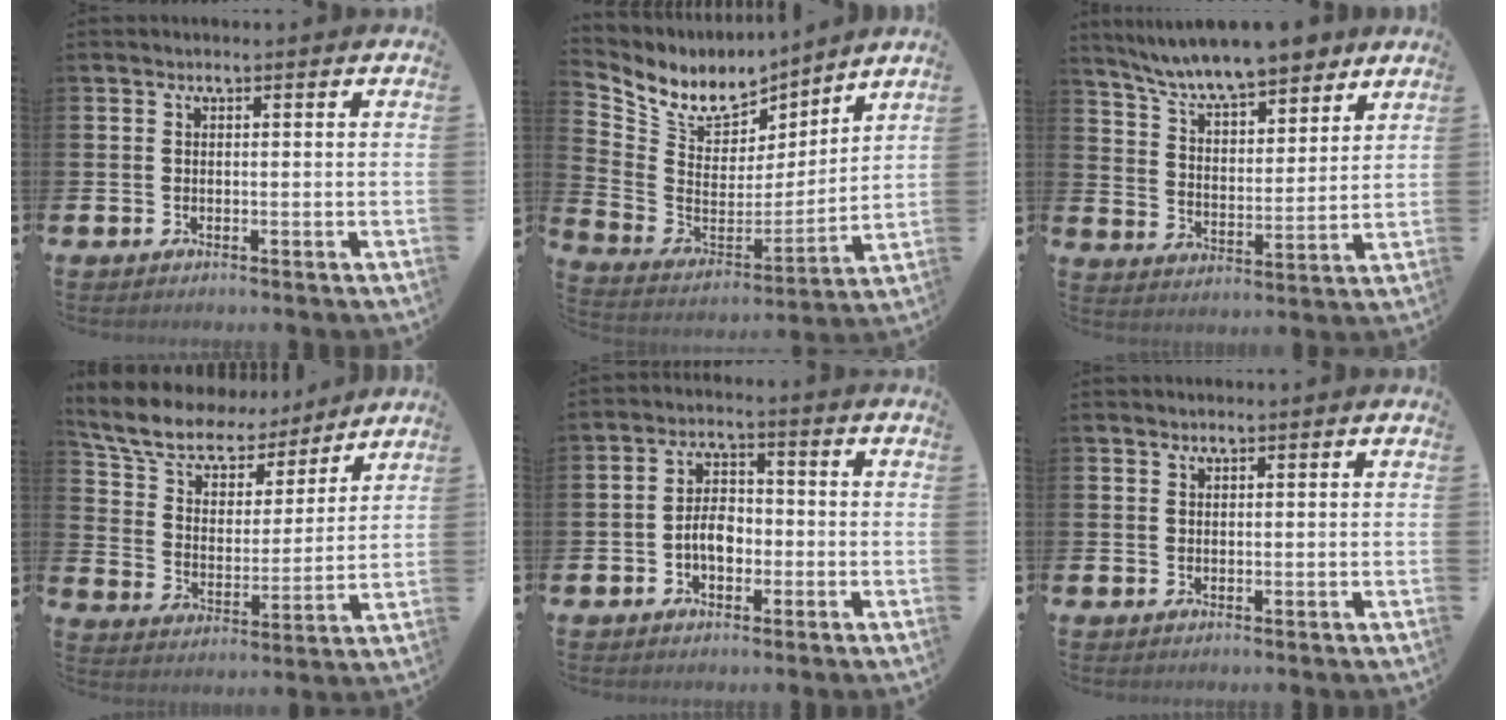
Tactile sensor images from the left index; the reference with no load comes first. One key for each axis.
{"total": 8.3, "fx": 7.4, "fy": 3.6, "fz": 1.2, "tx": -0.080, "ty": -0.053, "tz": 0.136}
{"total": 9.2, "fx": 8.4, "fy": 1.6, "fz": 3.5, "tx": -0.097, "ty": -0.046, "tz": 0.149}
{"total": 9.2, "fx": 8.2, "fy": 3.6, "fz": 2.0, "tx": -0.091, "ty": -0.053, "tz": 0.149}
{"total": 4.3, "fx": -1.2, "fy": 2.7, "fz": 3.1, "tx": -0.049, "ty": 0.004, "tz": -0.025}
{"total": 0.7, "fx": 0.7, "fy": 0.1, "fz": 0.0, "tx": 0.000, "ty": 0.001, "tz": 0.014}